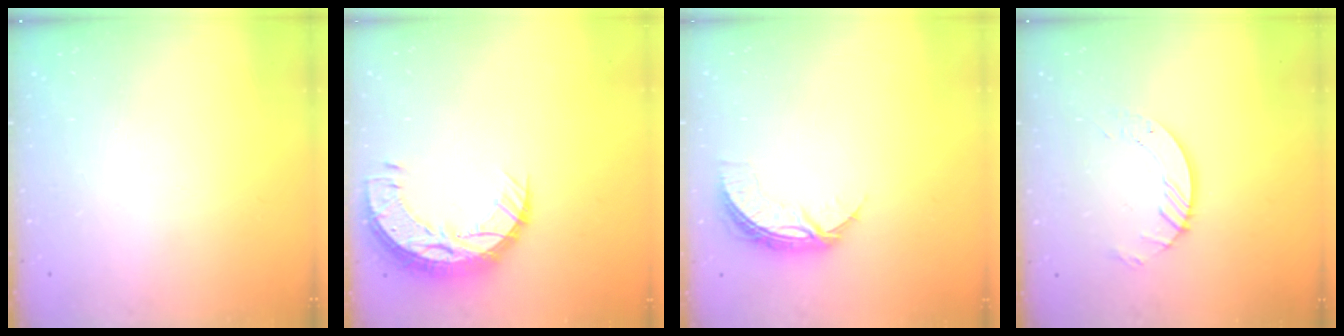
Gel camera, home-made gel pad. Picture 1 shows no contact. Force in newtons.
{"total": 11.7, "press": 11.7, "slide": 0.8}
{"total": 6.7, "press": 6.7, "slide": 0.2}
{"total": 7.0, "press": 7.0, "slide": 0.6}